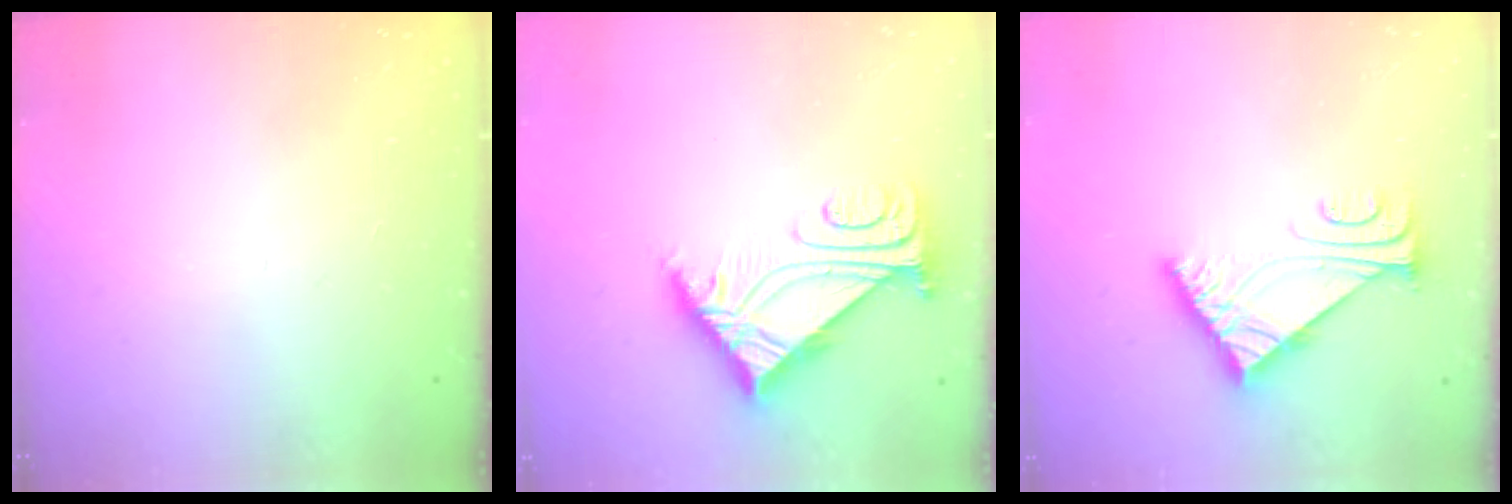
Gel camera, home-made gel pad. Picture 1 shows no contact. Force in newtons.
{"total": 7.3, "press": 7.2, "slide": 1.2}
{"total": 6.6, "press": 6.6, "slide": 1.0}